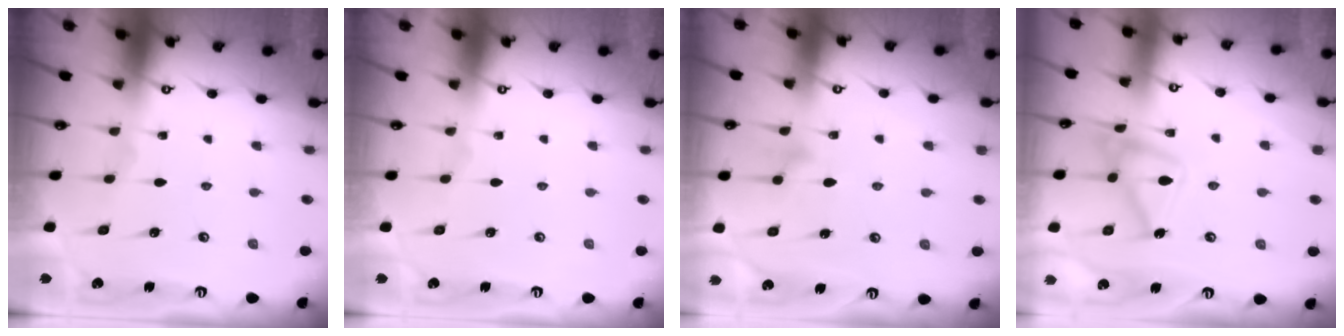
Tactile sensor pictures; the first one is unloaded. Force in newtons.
{"total": 0.0}
{"total": 9.5, "press": 9.5, "slide": 0.4}
{"total": 13.5, "press": 13.4, "slide": 0.7}